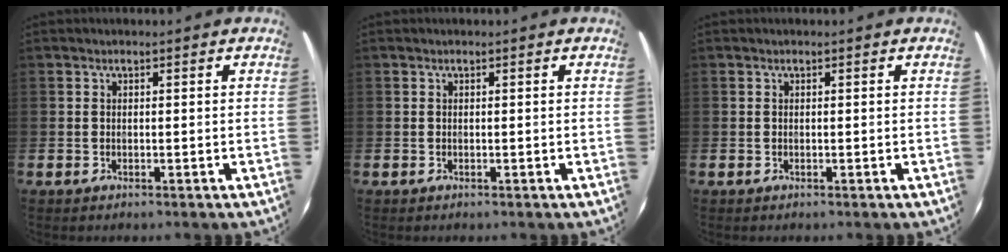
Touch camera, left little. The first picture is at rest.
{"total": 0.0}
{"total": 0.0}